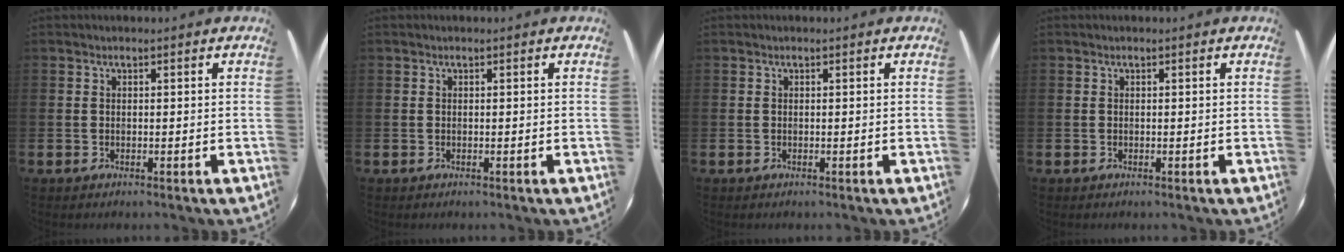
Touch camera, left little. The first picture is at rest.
{"total": 0.0}
{"total": 0.0}
{"total": 0.0}